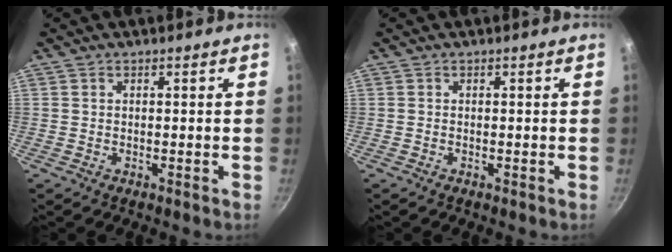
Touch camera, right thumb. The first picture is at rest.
{"total": 0.0}